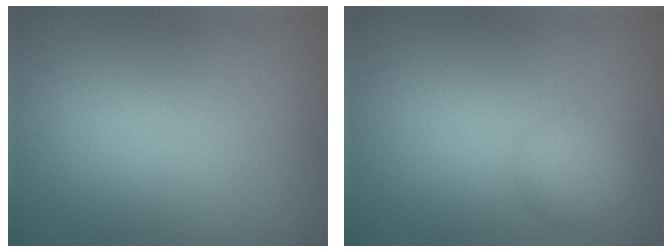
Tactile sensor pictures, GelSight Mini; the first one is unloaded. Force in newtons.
{"total": 2.2, "press": 2.2, "slide": 0.0}